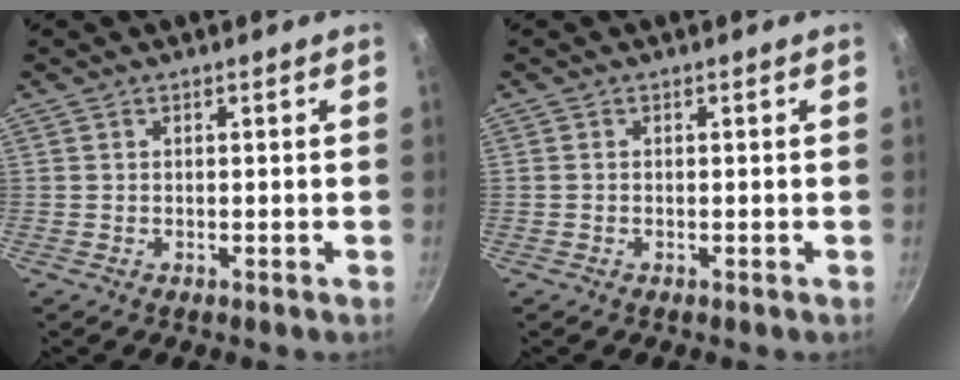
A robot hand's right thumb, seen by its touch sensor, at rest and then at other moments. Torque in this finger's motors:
{"motor_torque": [0.18, -0.02, 0.44, 0.35, 0.00]}